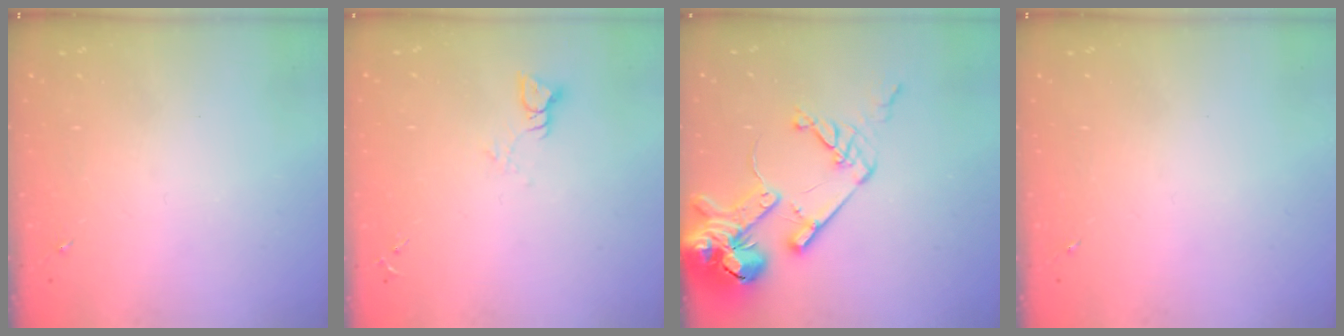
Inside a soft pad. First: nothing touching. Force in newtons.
{"total": 3.8, "press": 3.8, "slide": 0.4}
{"total": 23.3, "press": 23.1, "slide": 3.0}
{"total": 0.0}